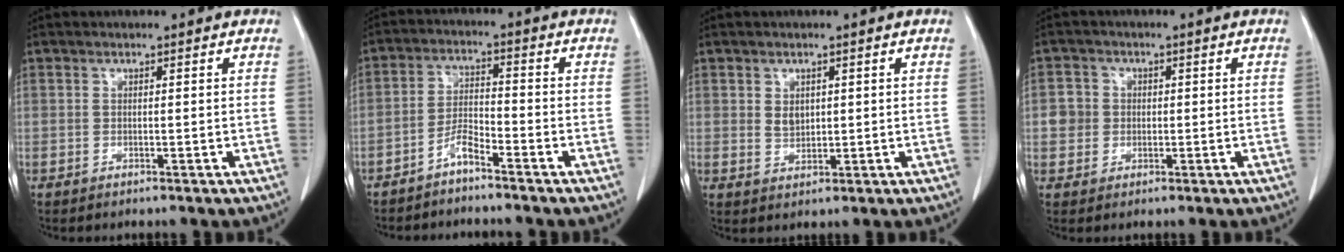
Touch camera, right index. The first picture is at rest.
{"total": 3.8, "force": [-3.2, 0.3, 2.1], "torque": [-0.044, 0.001, -0.064]}
{"total": 2.3, "force": [0.7, 1.7, 1.4], "torque": [-0.025, -0.002, 0.018]}
{"total": 3.6, "force": [0.0, 3.5, 0.7], "torque": [-0.010, 0.012, 0.001]}